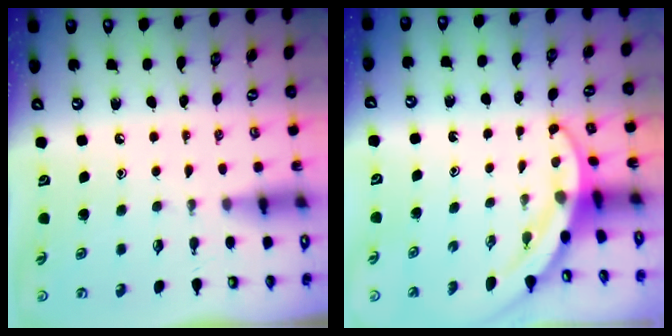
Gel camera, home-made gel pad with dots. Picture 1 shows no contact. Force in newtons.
{"total": 3.5, "press": 3.5, "slide": 0.2}